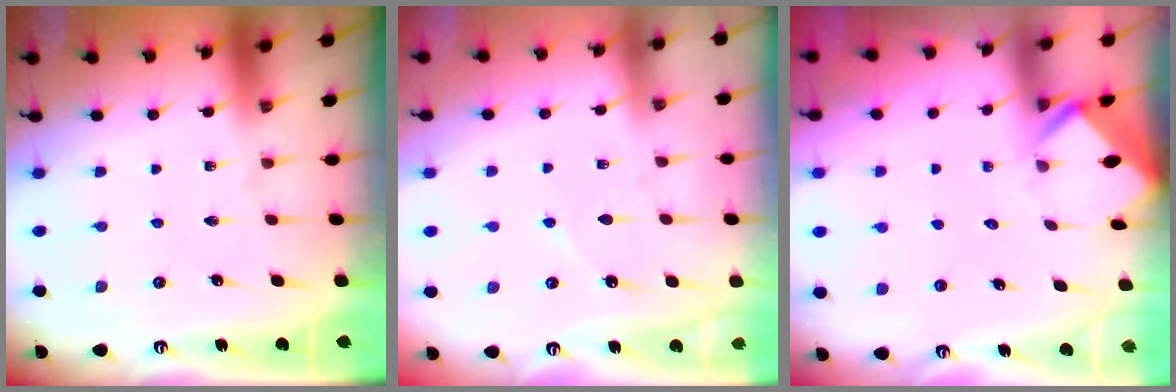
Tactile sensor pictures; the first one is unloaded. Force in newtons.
{"total": 4.0, "press": 4.0, "slide": 0.4}
{"total": 2.6, "press": 2.6, "slide": 0.1}